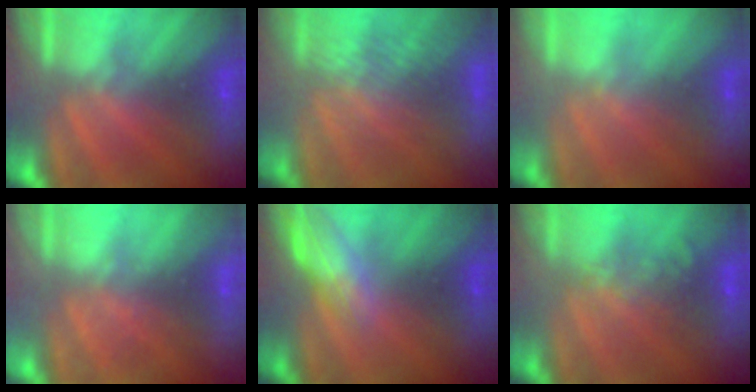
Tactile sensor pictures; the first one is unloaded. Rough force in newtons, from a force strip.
{"total": 3.2}
{"total": 1.8}
{"total": 2.3}
{"total": 2.9}
{"total": 3.7}